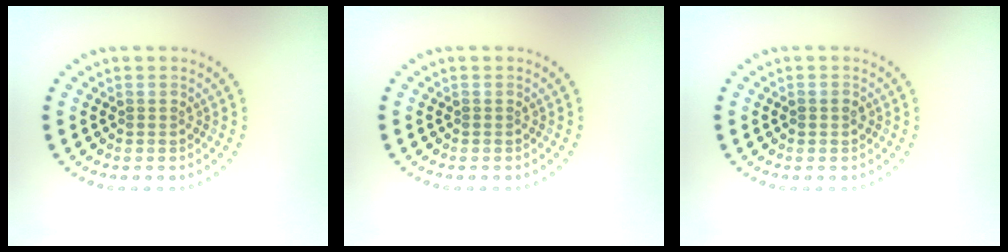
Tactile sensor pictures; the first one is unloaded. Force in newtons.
{"total": 0.0}
{"total": 1.1, "press": 1.0, "slide": 0.2}